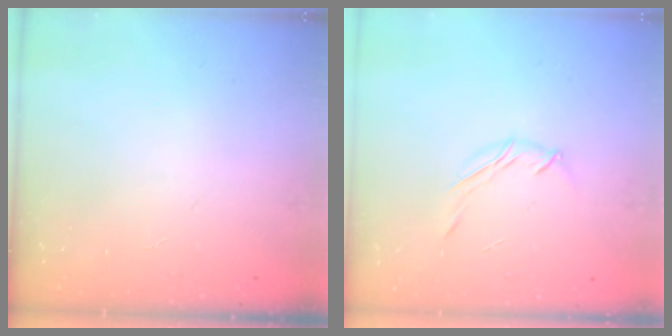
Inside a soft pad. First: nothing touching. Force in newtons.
{"total": 4.4, "press": 4.3, "slide": 0.8}